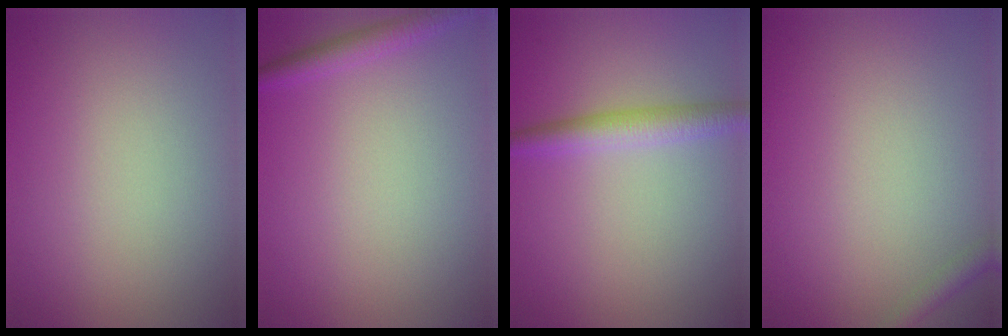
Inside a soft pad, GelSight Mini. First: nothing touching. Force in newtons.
{"total": 1.8, "press": 1.8, "slide": 0.1}
{"total": 2.8, "press": 2.8, "slide": 0.0}
{"total": 1.4, "press": 1.3, "slide": 0.1}